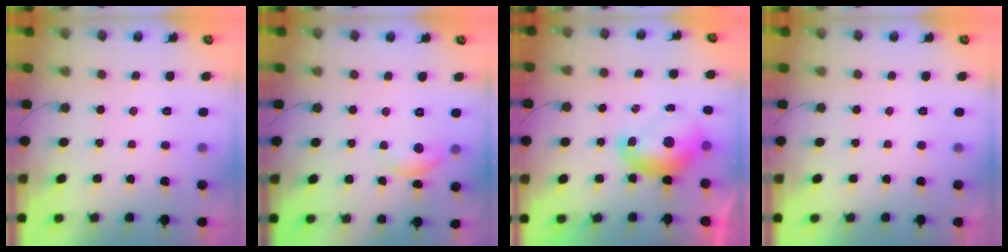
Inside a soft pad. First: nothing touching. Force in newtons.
{"total": 6.9, "press": 6.9, "slide": 0.5}
{"total": 8.5, "press": 8.4, "slide": 1.0}
{"total": 0.0}